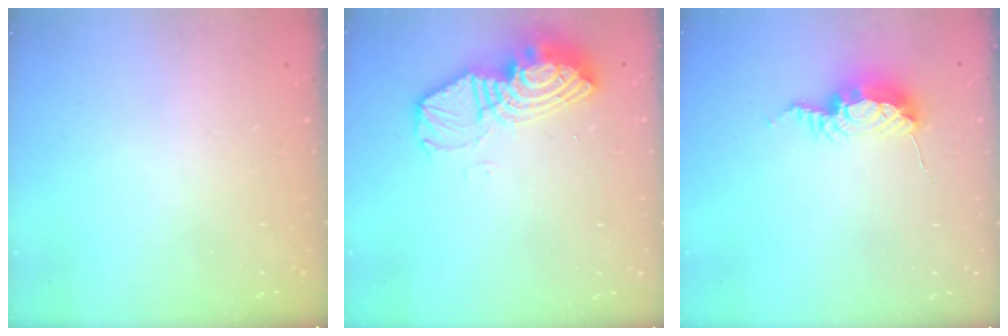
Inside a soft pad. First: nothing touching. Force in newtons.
{"total": 14.8, "press": 14.7, "slide": 1.5}
{"total": 9.2, "press": 9.2, "slide": 0.2}